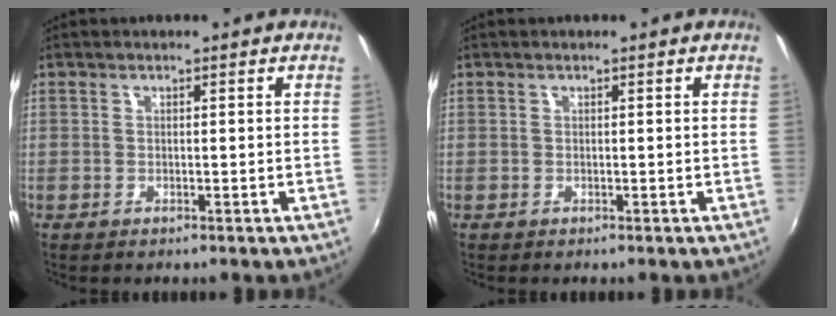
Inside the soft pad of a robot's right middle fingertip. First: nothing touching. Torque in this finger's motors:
{"motor_torque": [0.00, 0.06, 0.00, 0.00]}